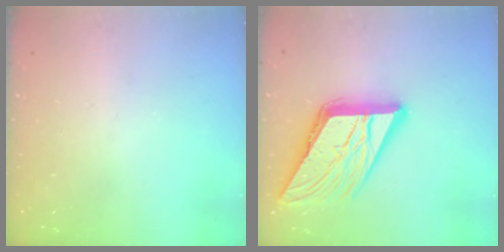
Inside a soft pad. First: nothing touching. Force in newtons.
{"total": 17.1, "press": 17.1, "slide": 1.8}